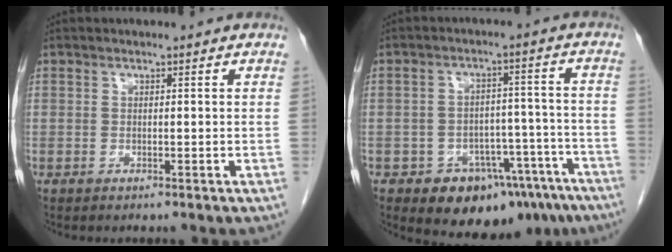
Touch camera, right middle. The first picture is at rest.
{"total": 13.3, "force": [-9.7, 7.1, 5.8], "torque": [-0.038, 0.045, -0.128]}